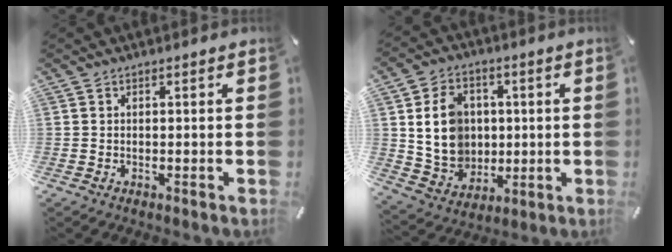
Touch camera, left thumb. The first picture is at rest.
{"total": 11.9, "force": [1.7, 10.5, 5.3], "torque": [-0.106, 0.005, 0.040]}